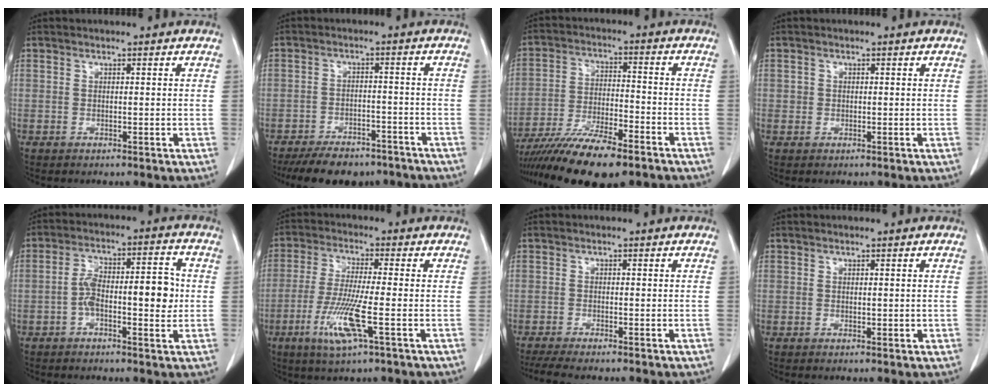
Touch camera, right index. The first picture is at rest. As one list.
[{"total": 11.5, "force": [-9.5, 4.9, 4.2], "torque": [-0.057, 0.000, -0.132]}, {"total": 14.8, "force": [-11.4, 3.0, 9.0], "torque": [-0.166, -0.024, -0.194]}, {"total": 1.0, "force": [0.1, 1.0, 0.2], "torque": [0.003, 0.004, 0.002]}, {"total": 9.5, "force": [-1.1, 3.1, 8.9], "torque": [-0.150, 0.028, -0.016]}, {"total": 5.5, "force": [-2.1, -0.5, 5.1], "torque": [-0.102, -0.014, -0.042]}, {"total": 5.5, "force": [-4.6, 0.3, 3.0], "torque": [-0.042, -0.012, -0.072]}, {"total": 0.8, "force": [0.1, 0.6, 0.6], "torque": [-0.006, 0.000, 0.004]}]